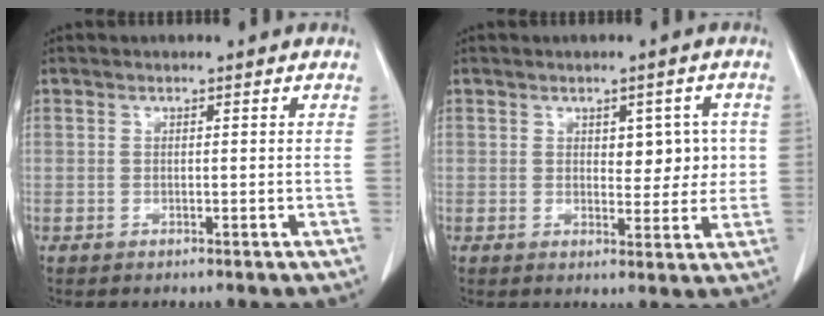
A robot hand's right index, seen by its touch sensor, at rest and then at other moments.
{"total": 5.2, "force": [1.0, 2.8, 4.3], "torque": [-0.042, 0.006, 0.018]}